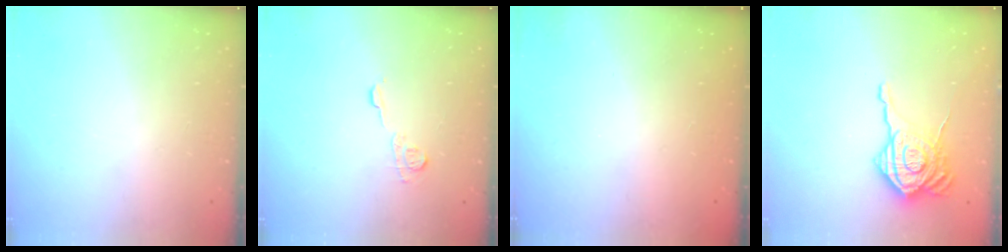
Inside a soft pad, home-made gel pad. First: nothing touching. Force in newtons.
{"total": 7.0, "press": 7.0, "slide": 0.4}
{"total": 2.3, "press": 2.2, "slide": 0.8}
{"total": 16.7, "press": 16.6, "slide": 1.2}